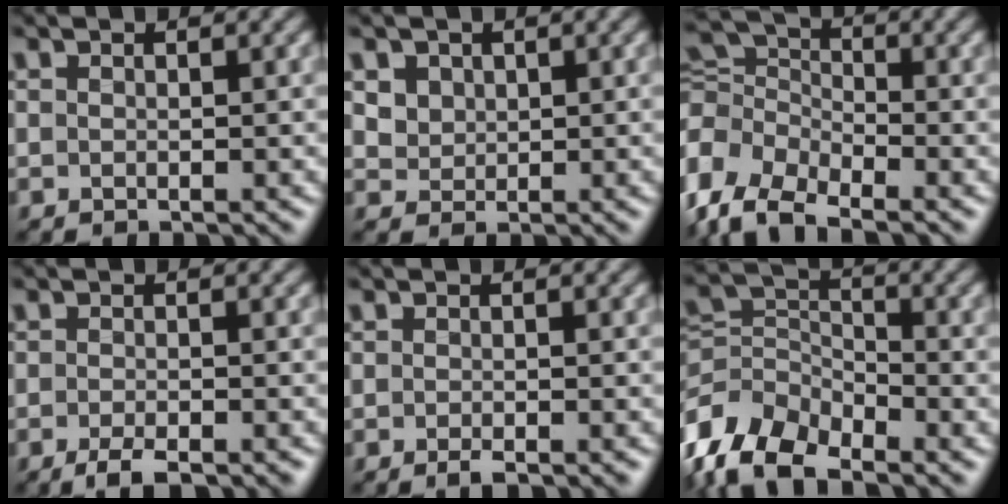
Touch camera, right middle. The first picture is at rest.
{"total": 1.8, "force": [1.1, 1.4, 0.2], "torque": [-0.018, -0.011, 0.025]}
{"total": 7.9, "force": [-3.9, 5.1, 4.5], "torque": [-0.109, -0.001, -0.093]}
{"total": 3.1, "force": [-2.2, 0.7, 2.1], "torque": [-0.034, -0.005, -0.038]}
{"total": 1.4, "force": [-0.9, 0.2, 1.0], "torque": [-0.013, -0.005, -0.014]}
{"total": 8.7, "force": [-6.3, 4.4, 4.0], "torque": [-0.086, -0.009, -0.130]}